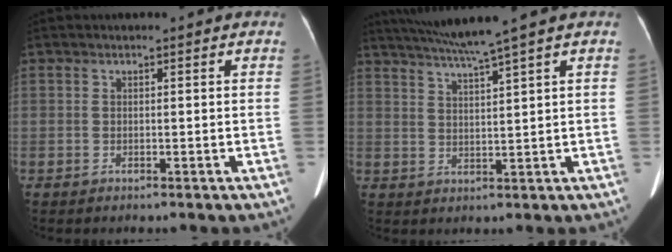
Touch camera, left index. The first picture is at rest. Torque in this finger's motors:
{"motor_torque": [0.26, -0.56, 0.01, 0.06]}